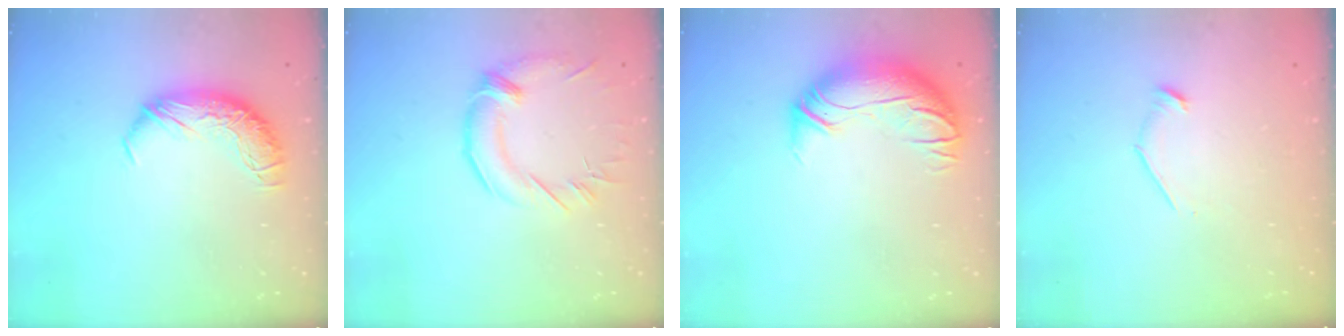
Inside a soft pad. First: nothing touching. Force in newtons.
{"total": 1.5, "press": 0.3, "slide": 1.5}
{"total": 3.0, "press": 0.4, "slide": 2.9}
{"total": 7.4, "press": 7.3, "slide": 0.7}